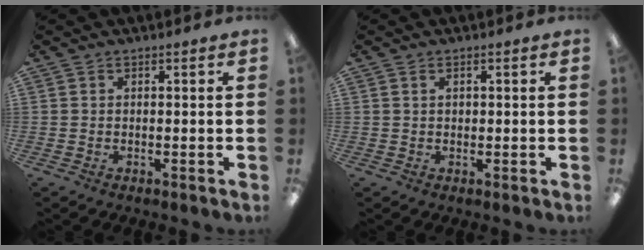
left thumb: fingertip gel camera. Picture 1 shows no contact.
{"total": 1.4, "force": [0.5, 1.0, 0.9], "torque": [-0.019, 0.004, 0.009]}